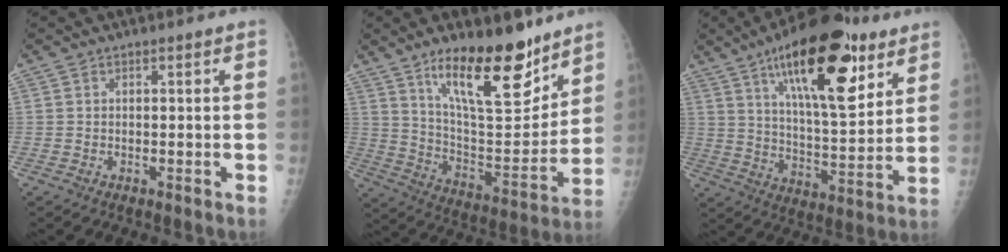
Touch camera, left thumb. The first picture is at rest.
{"total": 20.6, "force": [13.6, 7.0, 13.7], "torque": [-0.174, -0.092, 0.232]}
{"total": 23.6, "force": [12.4, 8.6, 18.1], "torque": [-0.253, -0.047, 0.199]}